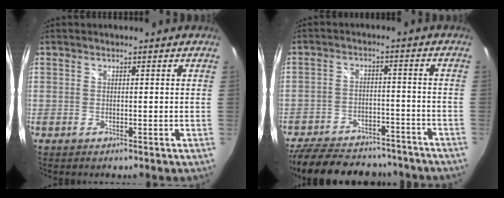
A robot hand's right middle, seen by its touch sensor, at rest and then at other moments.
{"total": 23.7, "force": [-19.5, 9.3, 9.7], "torque": [-0.213, 0.012, -0.262]}